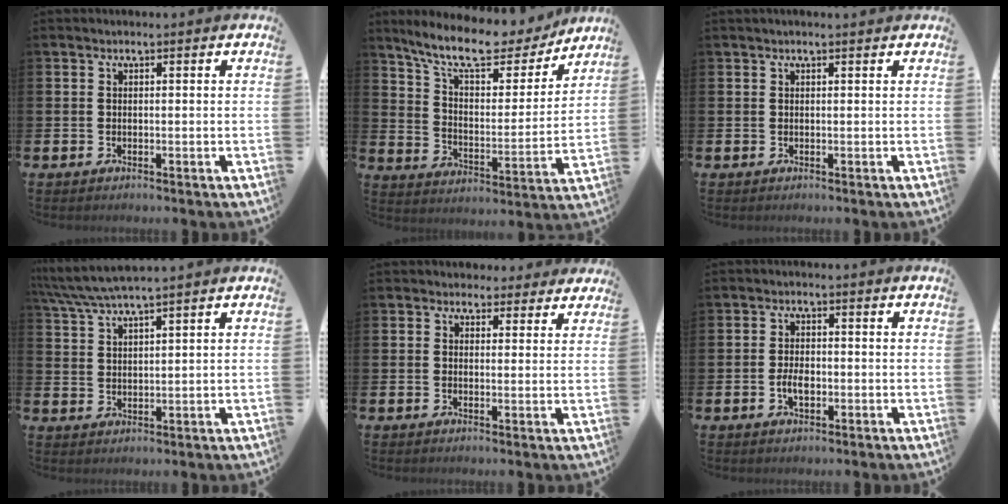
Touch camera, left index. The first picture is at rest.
{"total": 11.5, "force": [9.9, 3.0, 4.9], "torque": [-0.121, -0.059, 0.169]}
{"total": 0.5, "force": [0.4, 0.0, 0.3], "torque": [-0.001, -0.001, 0.006]}
{"total": 4.5, "force": [4.1, -0.2, 1.8], "torque": [-0.047, -0.015, 0.072]}
{"total": 3.1, "force": [2.7, 1.5, -0.2], "torque": [0.006, -0.012, 0.047]}
{"total": 2.8, "force": [-0.6, 1.5, 2.2], "torque": [-0.033, 0.001, -0.013]}